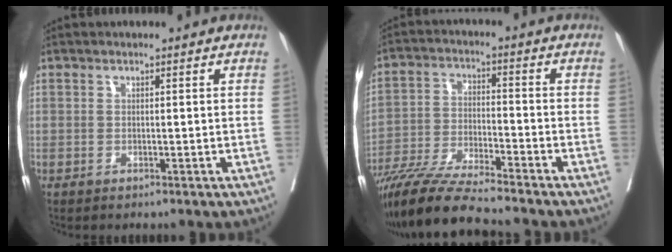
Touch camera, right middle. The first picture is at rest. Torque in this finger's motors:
{"motor_torque": [0.91, -1.23, 0.26, 0.10]}